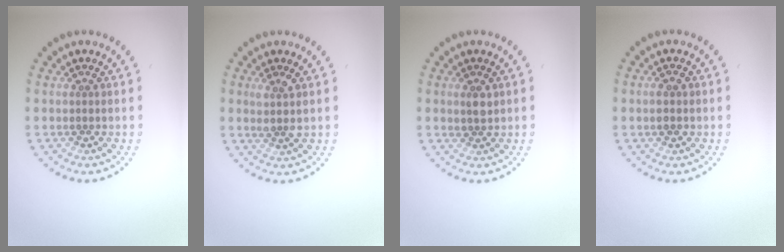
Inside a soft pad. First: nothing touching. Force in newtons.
{"total": 1.7, "press": 1.4, "slide": 0.9}
{"total": 1.4, "press": 1.2, "slide": 0.6}
{"total": 1.0, "press": 0.9, "slide": 0.2}